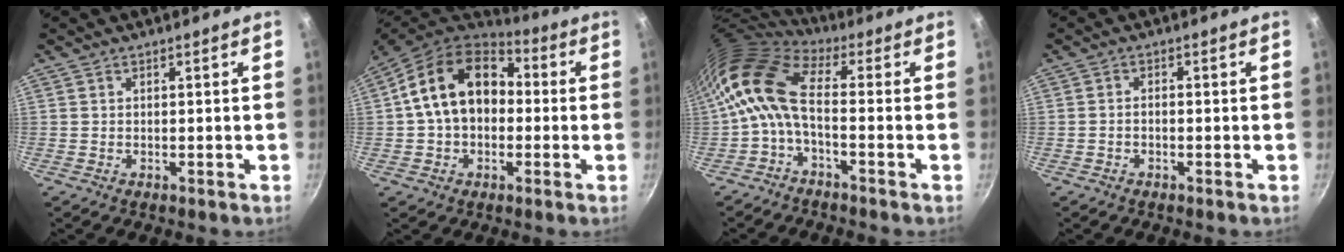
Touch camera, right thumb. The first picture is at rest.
{"total": 16.8, "force": [1.2, 12.2, 11.5], "torque": [-0.168, 0.038, 0.005]}
{"total": 10.3, "force": [-0.6, 4.5, 9.2], "torque": [-0.192, 0.024, -0.028]}
{"total": 1.2, "force": [-0.6, 0.6, 0.8], "torque": [-0.015, 0.010, -0.013]}